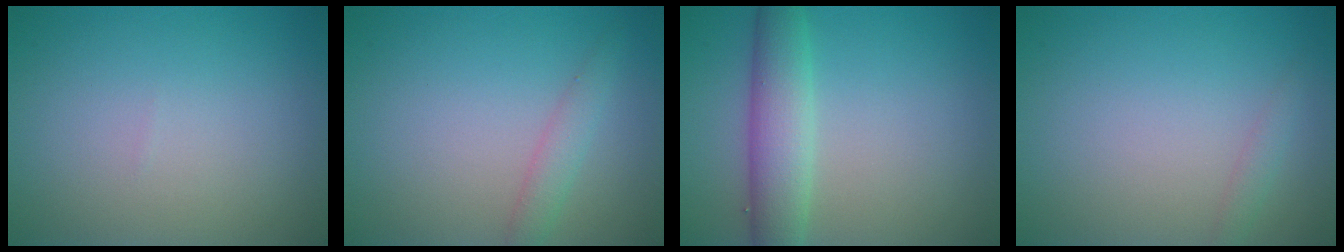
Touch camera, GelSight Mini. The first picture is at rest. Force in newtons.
{"total": 1.7, "press": 1.7, "slide": 0.1}
{"total": 4.5, "press": 4.5, "slide": 0.1}
{"total": 1.0, "press": 1.0, "slide": 0.0}